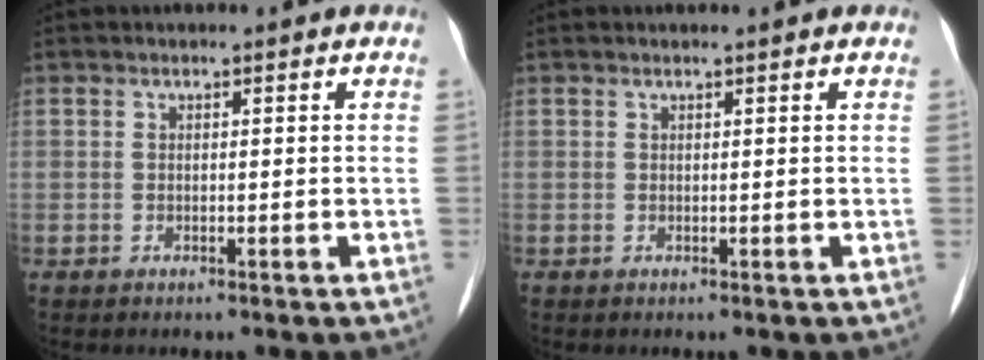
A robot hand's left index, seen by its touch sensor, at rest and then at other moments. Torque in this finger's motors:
{"motor_torque": [-0.01, 0.03, 0.00, 0.01]}